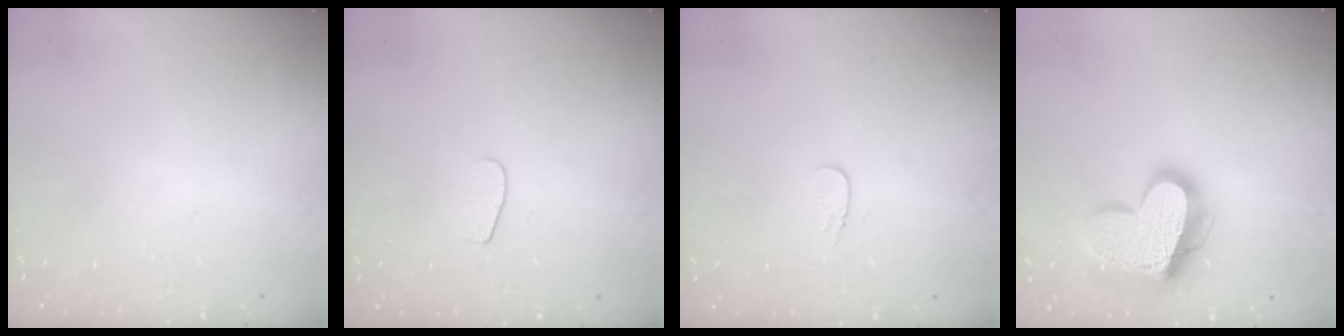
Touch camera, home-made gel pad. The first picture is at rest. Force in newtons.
{"total": 4.8, "press": 4.8, "slide": 0.6}
{"total": 3.4, "press": 3.4, "slide": 0.4}
{"total": 19.6, "press": 19.6, "slide": 1.5}